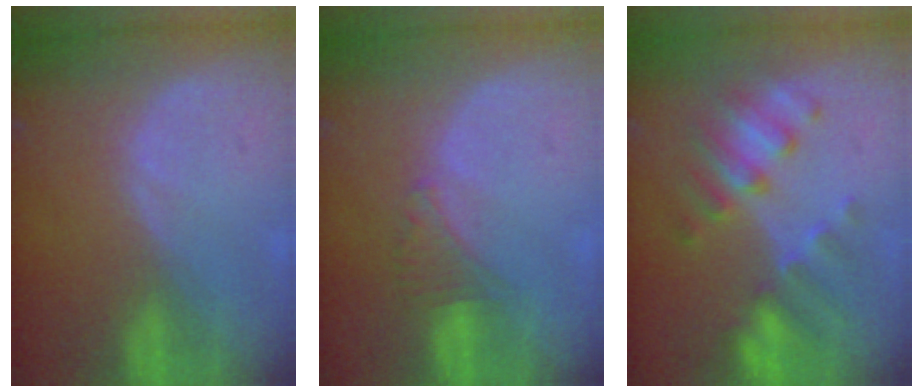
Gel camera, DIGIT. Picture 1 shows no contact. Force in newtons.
{"total": 2.7, "press": 2.6, "slide": 0.7}
{"total": 7.6, "press": 7.1, "slide": 2.8}